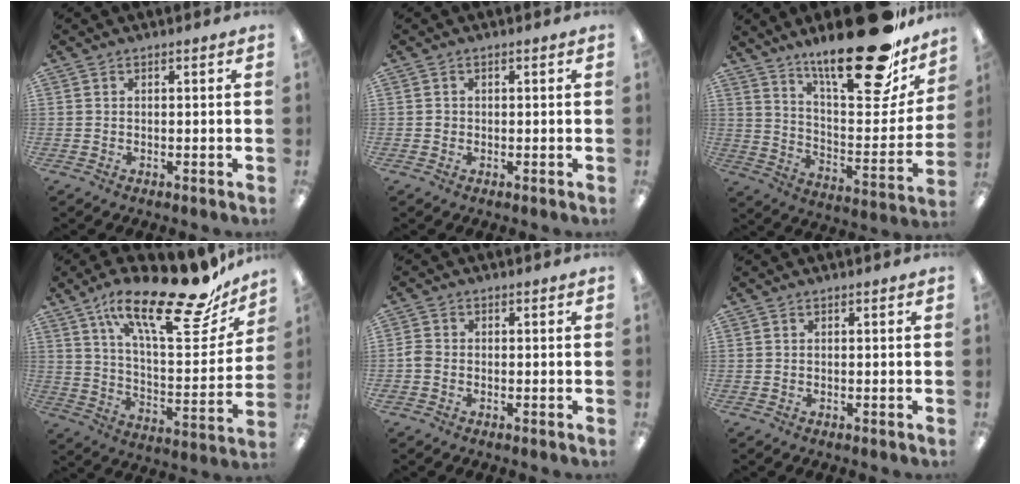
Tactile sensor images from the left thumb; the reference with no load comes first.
{"total": 0.7, "force": [-0.1, 0.7, 0.2], "torque": [-0.003, 0.003, -0.004]}
{"total": 27.2, "force": [20.1, 8.0, 16.4], "torque": [-0.222, -0.141, 0.322]}
{"total": 25.4, "force": [17.3, 7.5, 17.0], "torque": [-0.250, -0.112, 0.281]}
{"total": 1.9, "force": [-0.7, 1.5, 1.1], "torque": [-0.018, 0.005, -0.014]}
{"total": 0.0}